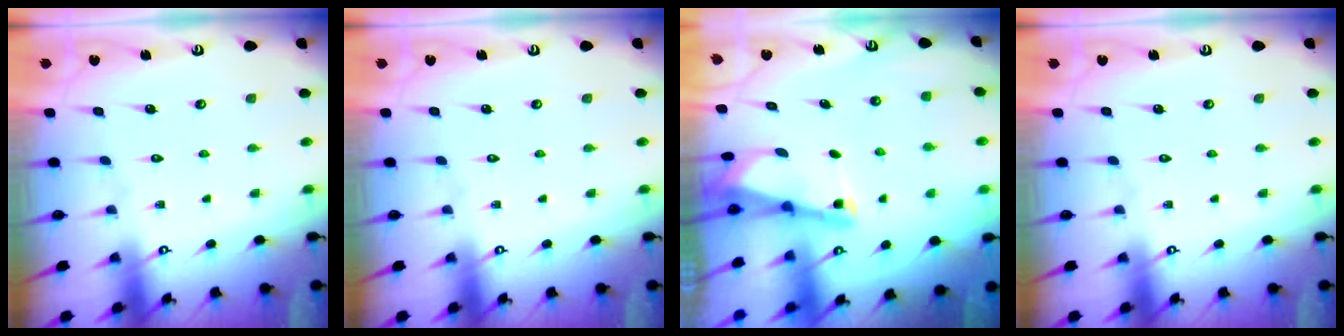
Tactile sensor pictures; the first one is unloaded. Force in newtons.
{"total": 0.0}
{"total": 2.1, "press": 2.1, "slide": 0.4}
{"total": 0.0}